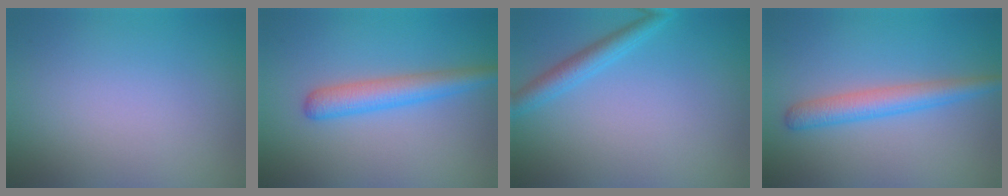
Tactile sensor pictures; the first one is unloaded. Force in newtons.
{"total": 3.5, "press": 3.5, "slide": 0.1}
{"total": 2.4, "press": 2.4, "slide": 0.1}
{"total": 3.4, "press": 3.4, "slide": 0.1}